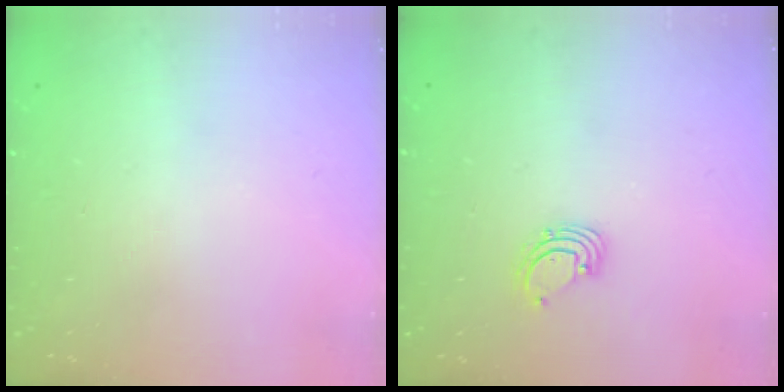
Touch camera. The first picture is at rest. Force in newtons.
{"total": 1.6, "press": 1.6, "slide": 0.1}